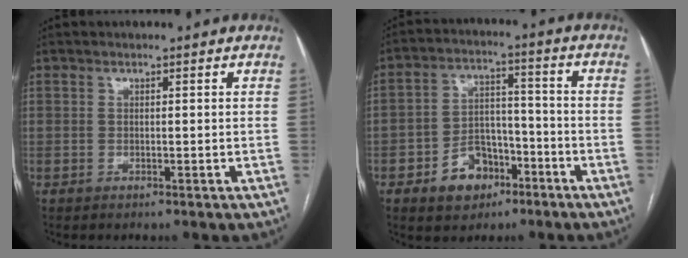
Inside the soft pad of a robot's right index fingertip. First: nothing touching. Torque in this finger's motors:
{"motor_torque": [0.30, -0.34, -0.24, -0.10]}